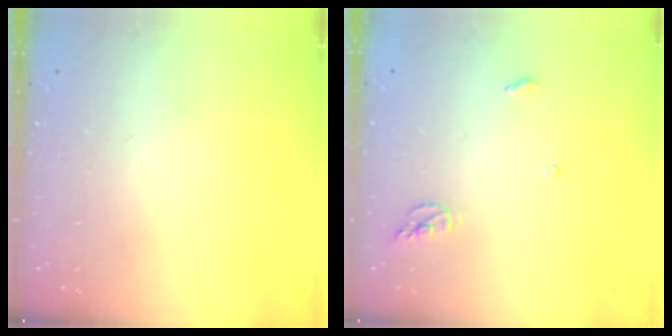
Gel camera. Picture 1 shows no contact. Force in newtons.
{"total": 3.8, "press": 3.7, "slide": 0.2}